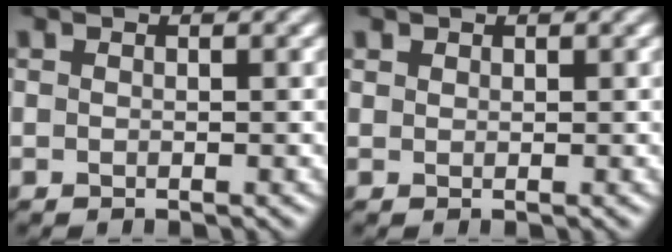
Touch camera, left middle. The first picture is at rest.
{"total": 0.5, "force": [0.3, 0.0, -0.5], "torque": [0.014, 0.006, 0.008]}